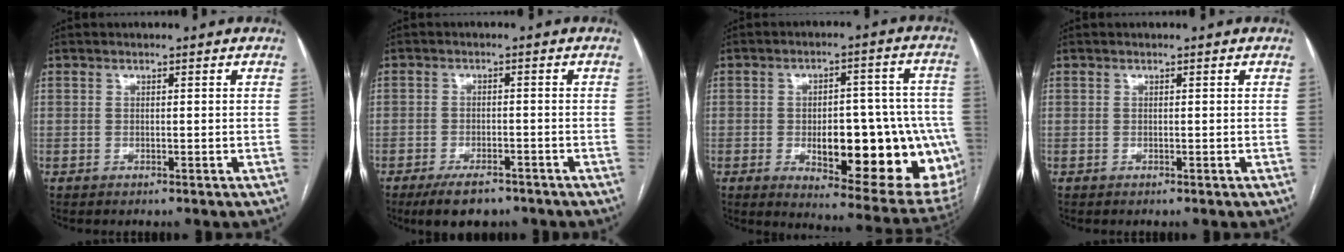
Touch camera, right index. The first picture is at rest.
{"total": 5.9, "force": [-4.4, 2.4, 3.1], "torque": [-0.054, -0.003, -0.069]}
{"total": 22.0, "force": [-5.3, 8.0, 19.9], "torque": [-0.173, 0.020, -0.043]}
{"total": 0.0}